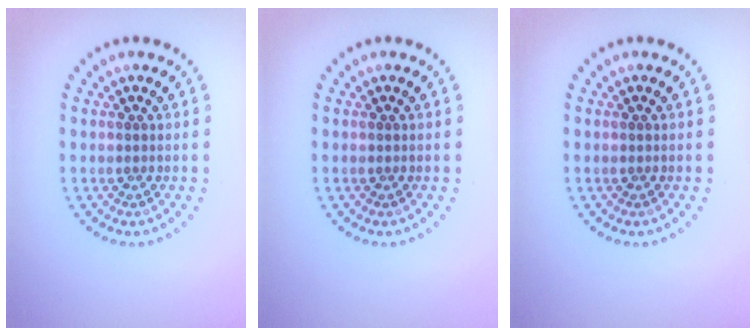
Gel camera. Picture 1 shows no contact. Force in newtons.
{"total": 0.0}
{"total": 0.0}